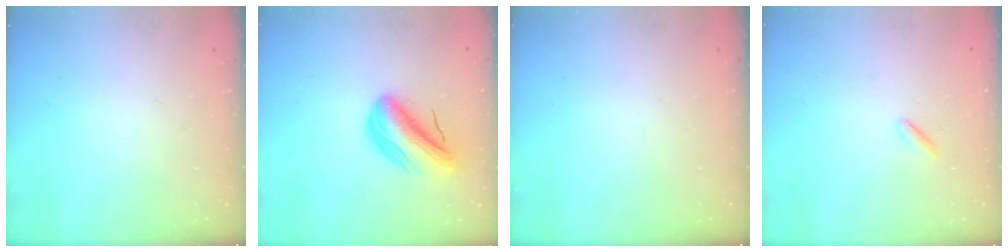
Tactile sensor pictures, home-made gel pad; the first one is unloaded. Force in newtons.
{"total": 10.4, "press": 10.0, "slide": 2.9}
{"total": 0.0}
{"total": 1.1, "press": 1.0, "slide": 0.4}